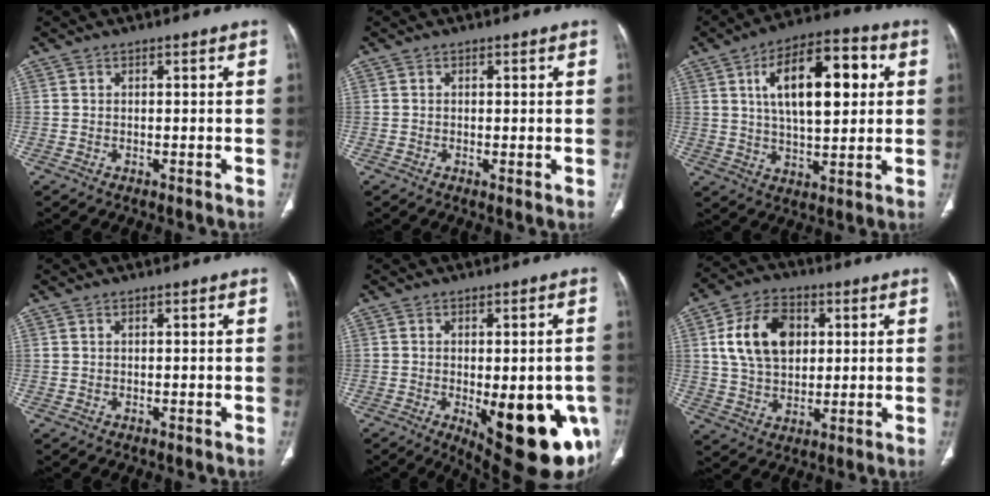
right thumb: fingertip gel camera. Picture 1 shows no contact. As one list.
[{"total": 0.9, "force": [0.0, 0.2, 0.8], "torque": [-0.018, -0.005, -0.001]}, {"total": 17.3, "force": [4.5, 7.8, 14.7], "torque": [-0.213, 0.007, 0.071]}, {"total": 0.0}, {"total": 20.1, "force": [-6.2, 7.6, 17.5], "torque": [-0.163, -0.010, -0.057]}, {"total": 13.9, "force": [3.3, 9.6, 9.4], "torque": [-0.144, 0.003, 0.058]}]